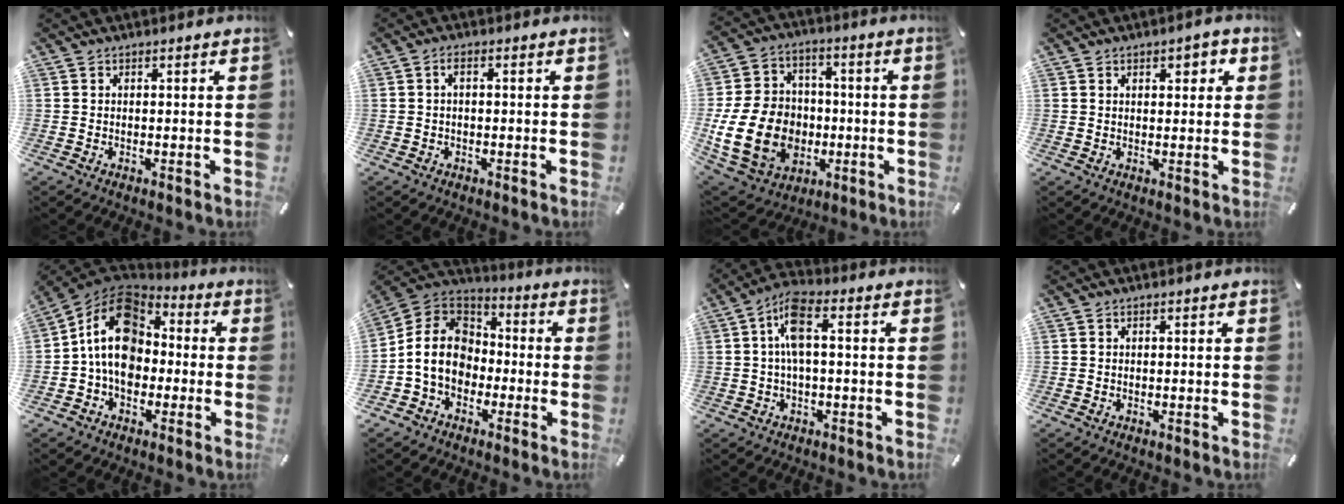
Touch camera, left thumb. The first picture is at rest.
{"total": 1.5, "force": [0.2, 0.7, 1.4], "torque": [-0.028, 0.004, 0.003]}
{"total": 19.2, "force": [-3.9, 15.0, 11.4], "torque": [-0.240, 0.025, -0.057]}
{"total": 2.7, "force": [1.3, 1.5, 1.9], "torque": [-0.024, 0.000, 0.017]}
{"total": 13.7, "force": [-0.3, 10.9, 8.4], "torque": [-0.169, 0.016, -0.006]}
{"total": 11.9, "force": [-3.1, 10.1, 5.6], "torque": [-0.144, 0.029, -0.056]}
{"total": 8.3, "force": [0.5, 3.3, 7.6], "torque": [-0.159, 0.007, 0.007]}
{"total": 0.0}